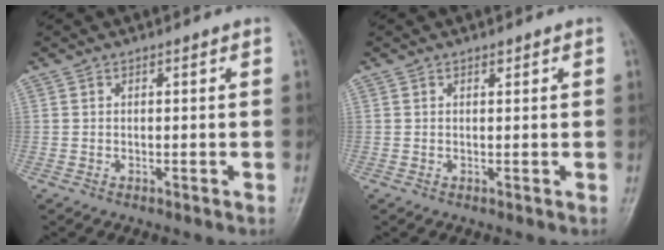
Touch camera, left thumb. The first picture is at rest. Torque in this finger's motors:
{"motor_torque": [0.14, -0.01, 0.29, -0.26, 0.01]}